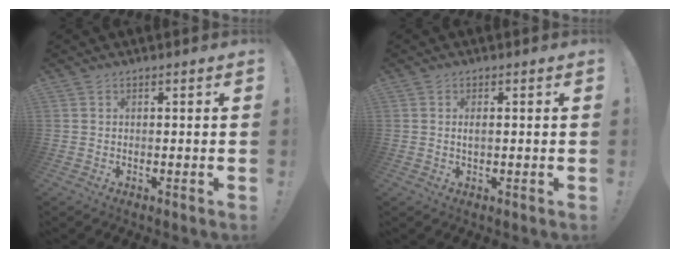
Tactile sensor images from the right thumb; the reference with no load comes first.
{"total": 1.4, "force": [0.0, 0.5, 1.3], "torque": [-0.024, 0.000, -0.001]}